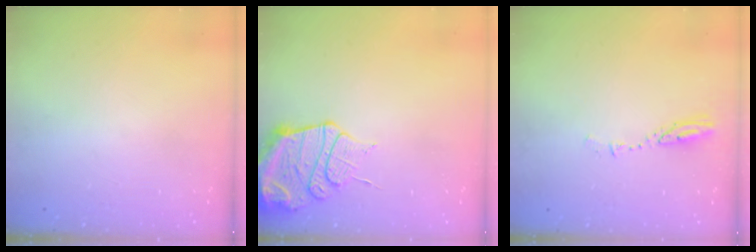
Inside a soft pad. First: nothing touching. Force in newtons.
{"total": 13.1, "press": 13.0, "slide": 1.6}
{"total": 3.9, "press": 3.9, "slide": 0.3}